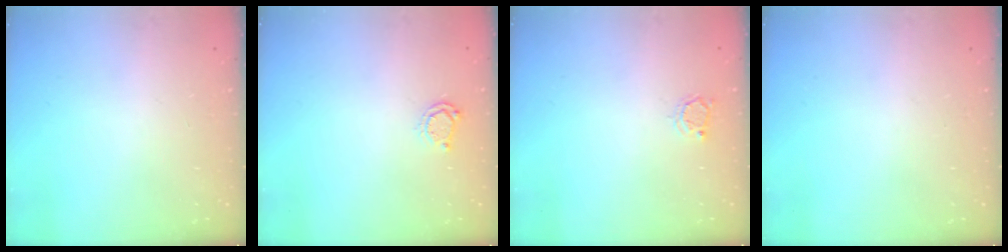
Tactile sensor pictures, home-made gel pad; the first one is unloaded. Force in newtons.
{"total": 4.5, "press": 4.4, "slide": 0.6}
{"total": 2.9, "press": 2.9, "slide": 0.3}
{"total": 0.0}